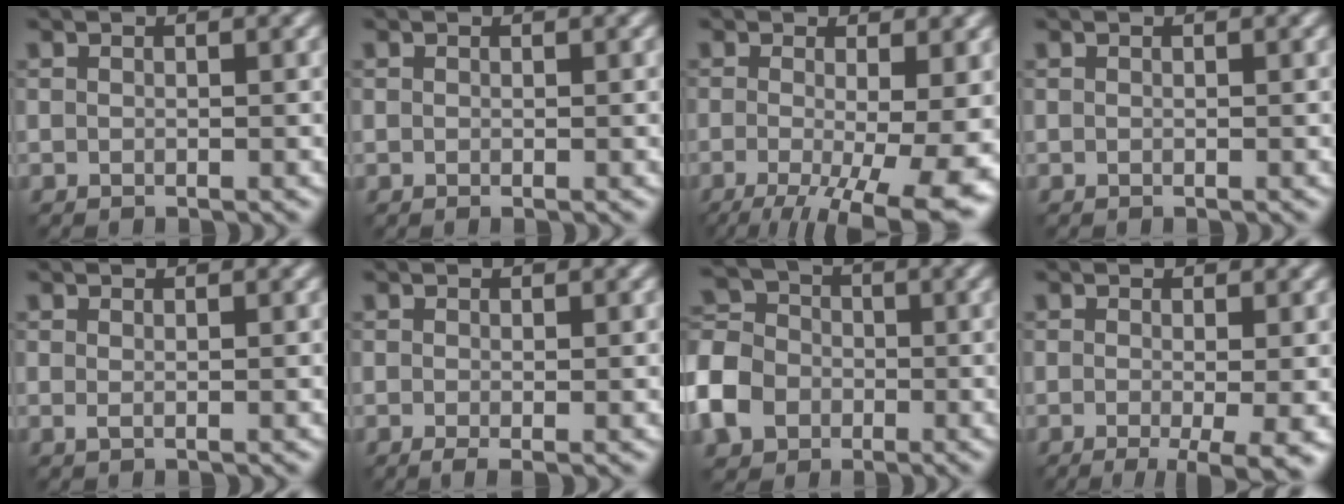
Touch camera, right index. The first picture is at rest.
{"total": 0.0}
{"total": 12.4, "force": [-3.1, 4.4, 11.1], "torque": [-0.161, -0.025, -0.033]}
{"total": 0.0}
{"total": 0.5, "force": [0.2, 0.0, 0.5], "torque": [-0.010, 0.000, 0.003]}
{"total": 1.1, "force": [-0.3, 0.2, 1.0], "torque": [-0.018, -0.009, -0.004]}
{"total": 7.2, "force": [-2.7, 5.8, 3.3], "torque": [-0.087, 0.001, -0.071]}
{"total": 4.5, "force": [-1.3, 0.8, 4.2], "torque": [-0.063, -0.017, -0.015]}